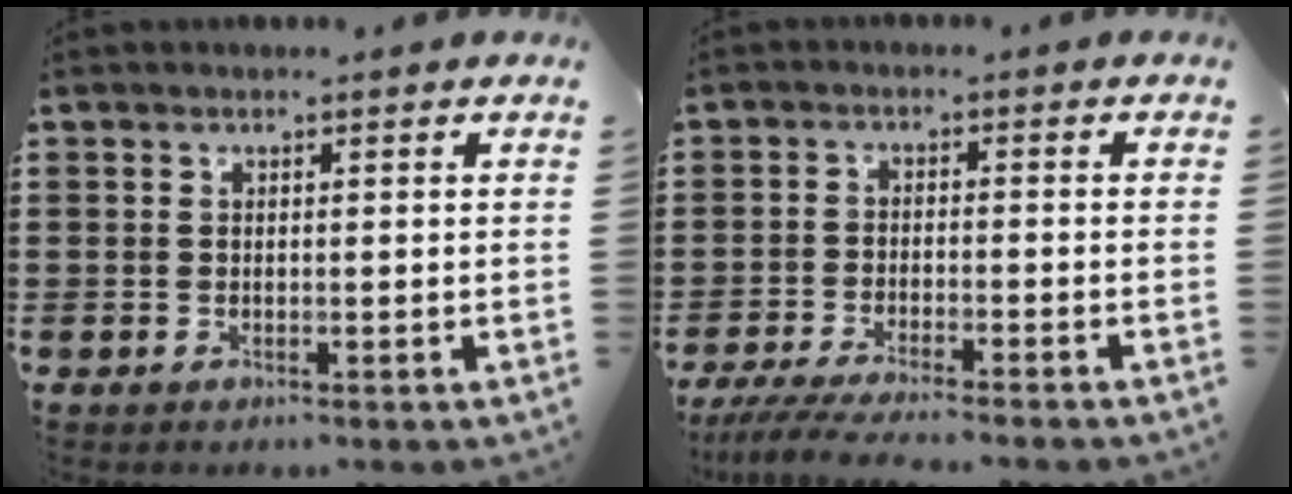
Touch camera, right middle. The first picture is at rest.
{"total": 4.4, "force": [-4.0, 0.0, 1.7], "torque": [-0.041, -0.014, -0.081]}